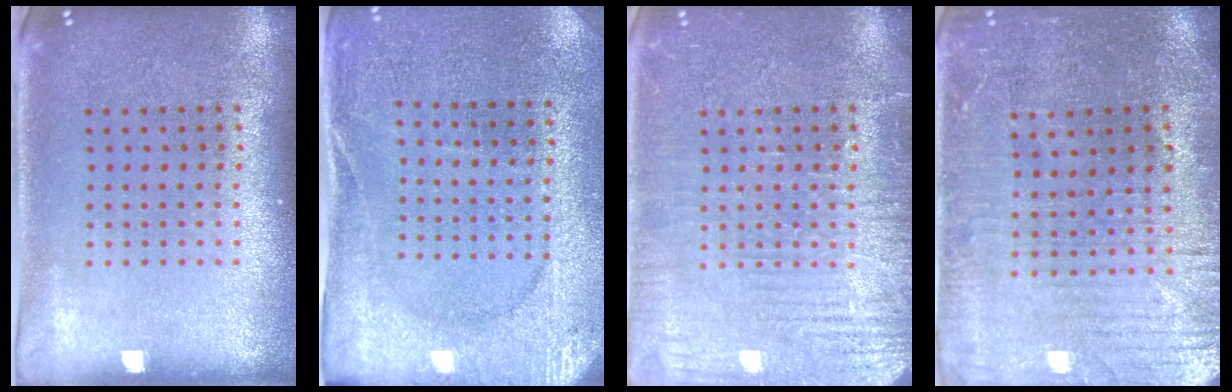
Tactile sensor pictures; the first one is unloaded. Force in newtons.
{"total": 2.6, "press": 2.5, "slide": 0.4}
{"total": 4.6, "press": 4.5, "slide": 0.5}
{"total": 1.4, "press": 1.3, "slide": 0.5}